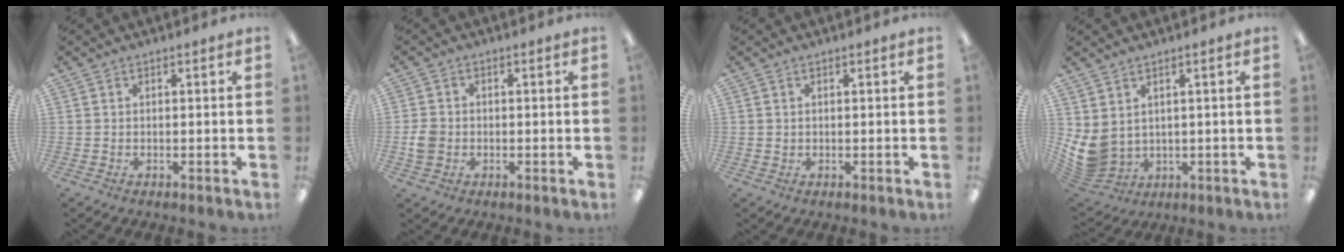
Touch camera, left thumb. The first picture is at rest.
{"total": 3.8, "force": [-0.7, 3.2, 1.8], "torque": [-0.028, 0.008, -0.012]}
{"total": 0.7, "force": [0.3, 0.6, 0.1], "torque": [-0.001, 0.004, 0.005]}
{"total": 6.3, "force": [1.6, 5.1, 3.4], "torque": [-0.103, -0.018, 0.031]}